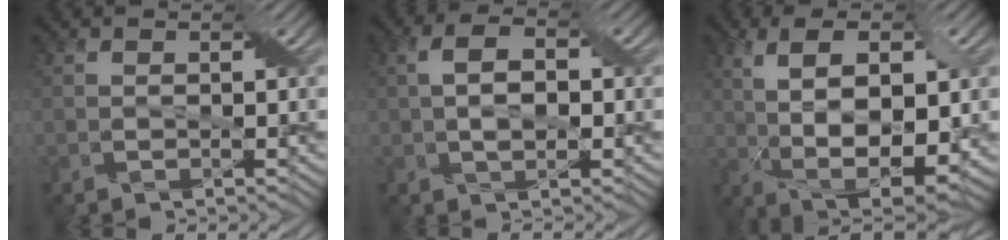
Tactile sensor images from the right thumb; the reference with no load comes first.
{"total": 4.6, "force": [0.1, 2.4, 4.0], "torque": [-0.083, 0.006, 0.001]}
{"total": 11.7, "force": [1.2, 5.4, 10.3], "torque": [-0.183, 0.000, 0.022]}